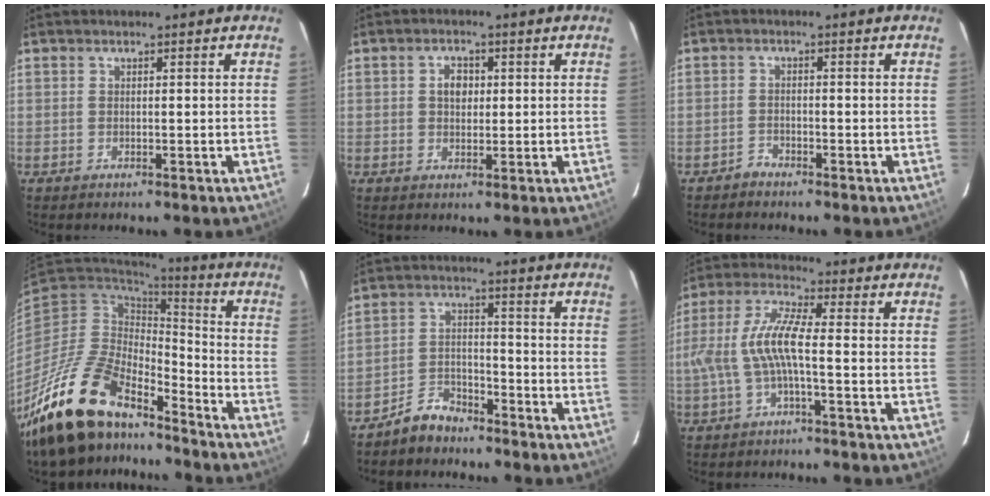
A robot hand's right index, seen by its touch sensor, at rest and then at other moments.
{"total": 3.1, "force": [0.5, 2.4, 1.9], "torque": [-0.029, 0.009, 0.007]}
{"total": 1.5, "force": [-1.4, 0.6, -0.2], "torque": [0.004, 0.008, -0.028]}
{"total": 20.6, "force": [-15.9, 7.6, 10.6], "torque": [-0.223, -0.027, -0.290]}
{"total": 6.0, "force": [-5.1, 2.9, 1.2], "torque": [-0.034, 0.024, -0.089]}
{"total": 9.0, "force": [-1.7, 1.6, 8.7], "torque": [-0.189, 0.008, -0.028]}